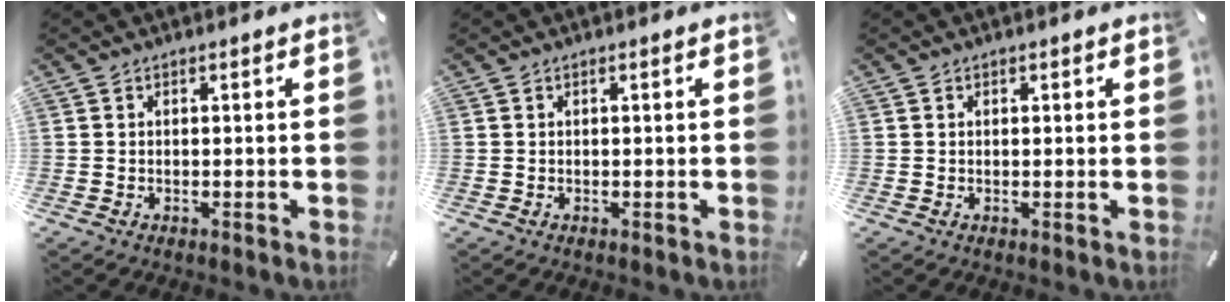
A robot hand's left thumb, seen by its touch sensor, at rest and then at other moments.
{"total": 0.0}
{"total": 0.5, "force": [0.2, 0.4, 0.2], "torque": [-0.005, 0.002, 0.003]}